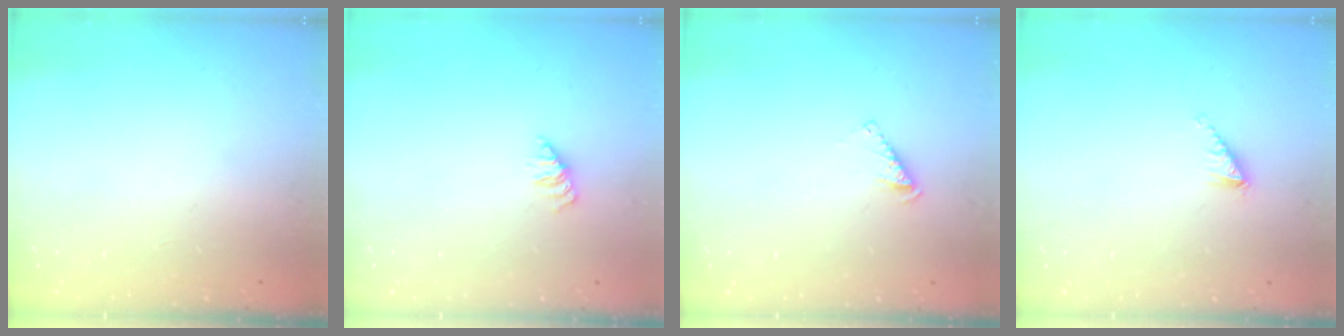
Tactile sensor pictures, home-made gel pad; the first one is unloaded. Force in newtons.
{"total": 1.4, "press": 1.4, "slide": 0.3}
{"total": 3.1, "press": 3.1, "slide": 0.4}
{"total": 0.5, "press": 0.5, "slide": 0.1}